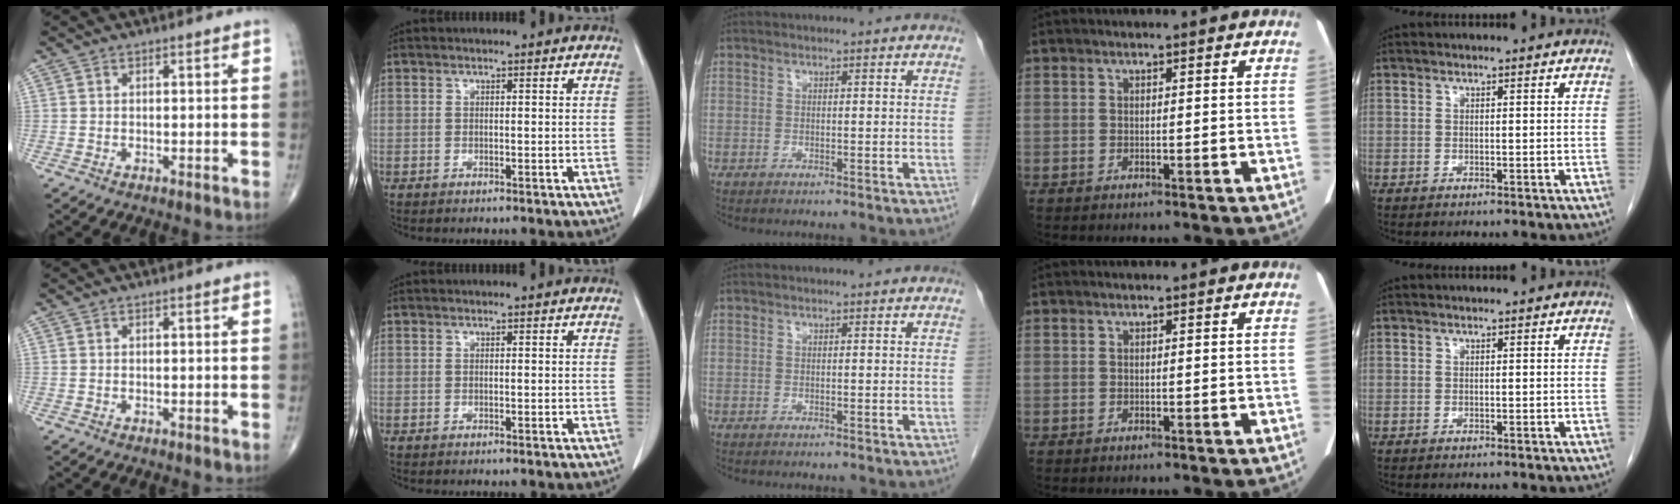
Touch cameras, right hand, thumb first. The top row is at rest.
{}